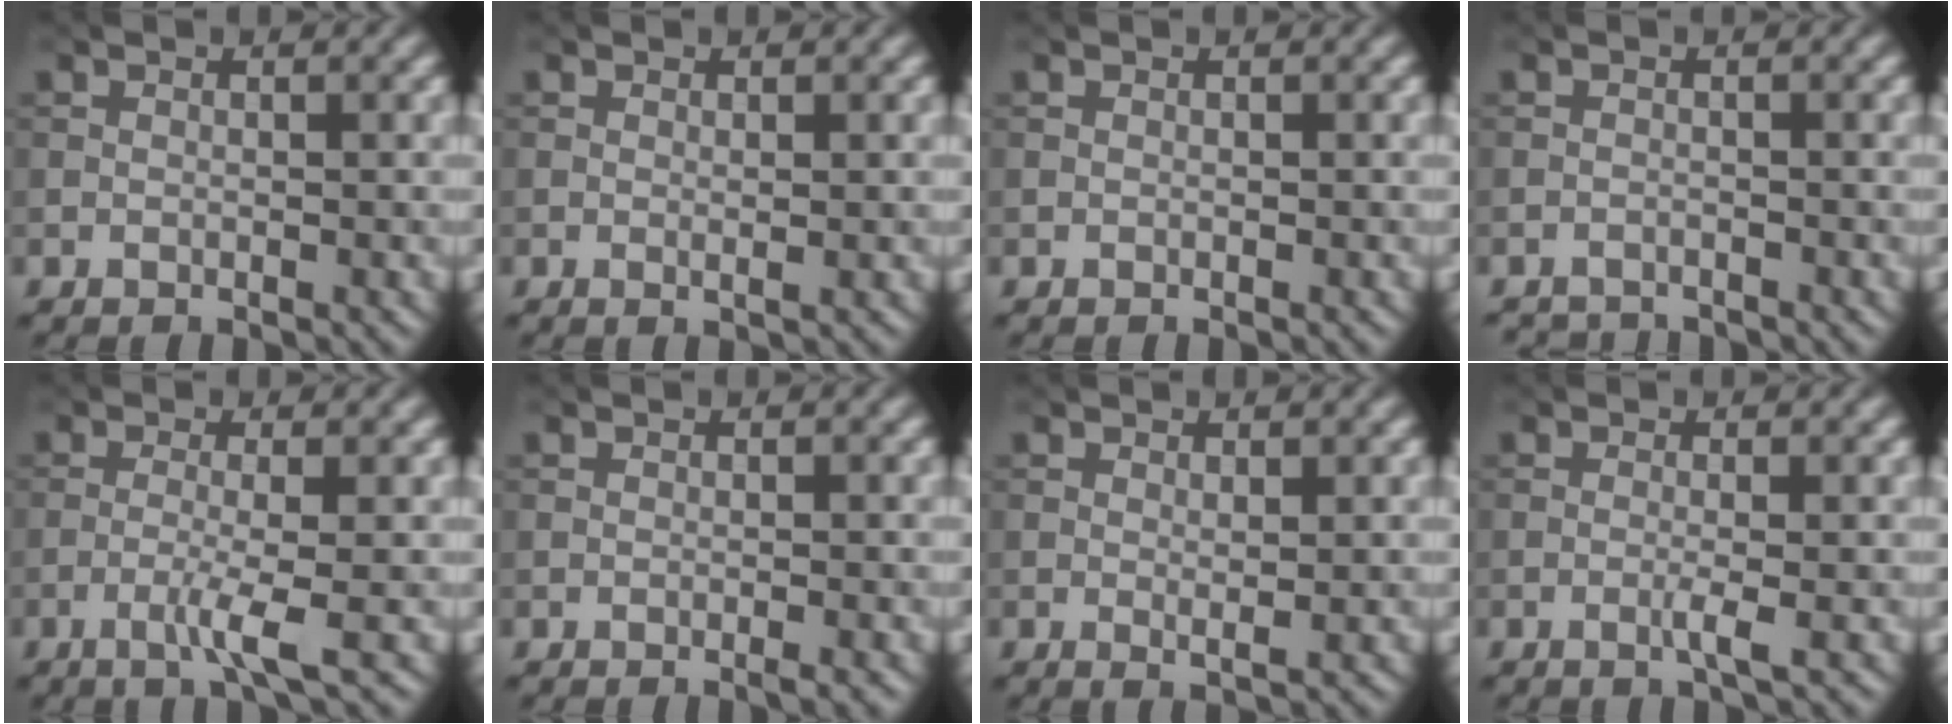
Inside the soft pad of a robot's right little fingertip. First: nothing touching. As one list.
[{"total": 0.6, "force": [0.1, 0.1, 0.6], "torque": [-0.010, -0.002, 0.001]}, {"total": 0.0}, {"total": 2.2, "force": [-2.2, 0.1, -0.1], "torque": [0.003, -0.009, -0.037]}, {"total": 2.9, "force": [-1.1, 0.2, 2.6], "torque": [-0.049, 0.005, -0.031]}, {"total": 0.7, "force": [-0.3, 0.0, 0.6], "torque": [-0.009, -0.002, -0.006]}, {"total": 1.0, "force": [0.3, 0.2, 1.0], "torque": [-0.016, -0.004, 0.004]}, {"total": 1.5, "force": [-0.4, 0.1, 1.4], "torque": [-0.029, -0.002, -0.012]}]